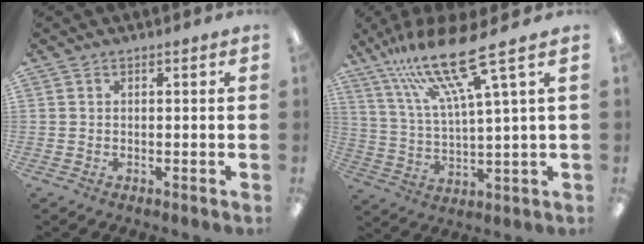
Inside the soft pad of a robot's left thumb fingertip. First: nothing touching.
{"total": 18.8, "force": [12.8, 2.7, 13.6], "torque": [-0.278, -0.063, 0.207]}